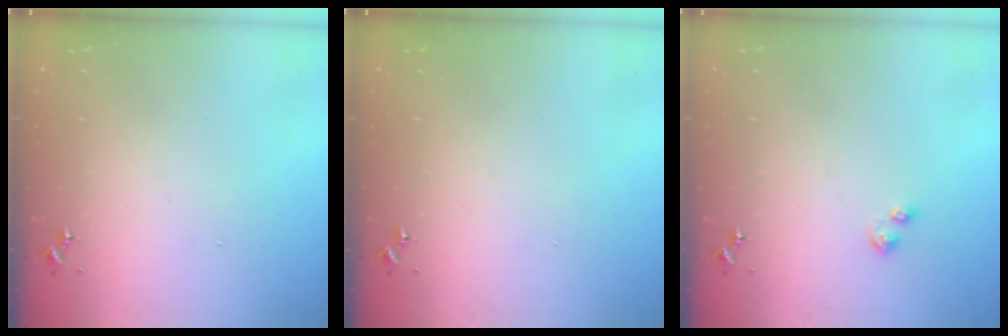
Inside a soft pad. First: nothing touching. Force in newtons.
{"total": 0.0}
{"total": 4.3, "press": 4.3, "slide": 0.5}